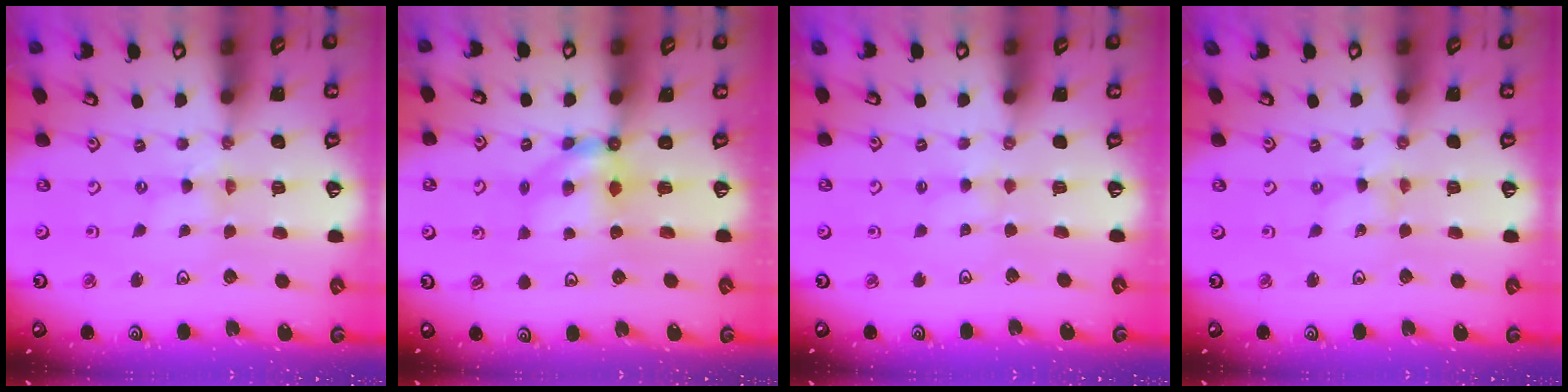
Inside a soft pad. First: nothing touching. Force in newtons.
{"total": 5.5, "press": 5.5, "slide": 0.2}
{"total": 2.8, "press": 2.8, "slide": 0.3}
{"total": 0.0}